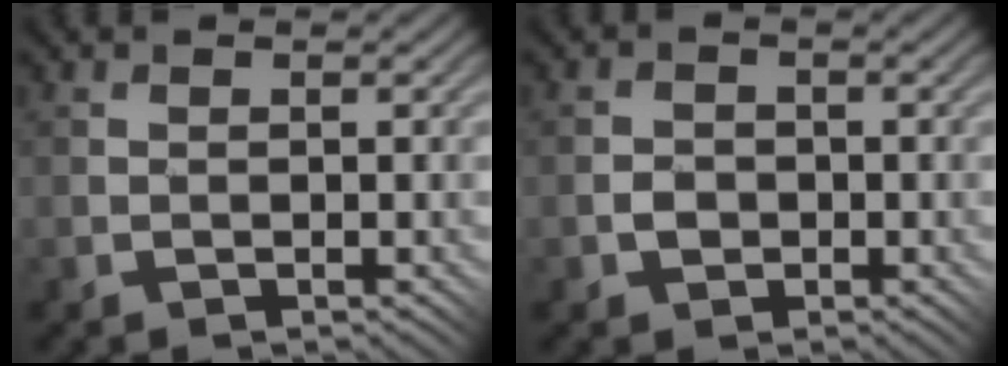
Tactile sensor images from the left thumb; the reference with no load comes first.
{"total": 1.5, "force": [-0.6, 1.3, 0.3], "torque": [-0.001, 0.004, -0.016]}